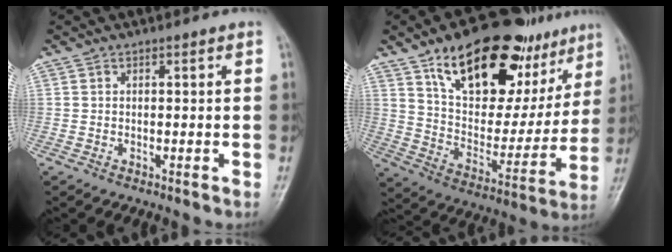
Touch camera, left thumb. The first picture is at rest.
{"total": 27.3, "force": [16.0, 13.9, 17.3], "torque": [-0.209, -0.036, 0.257]}